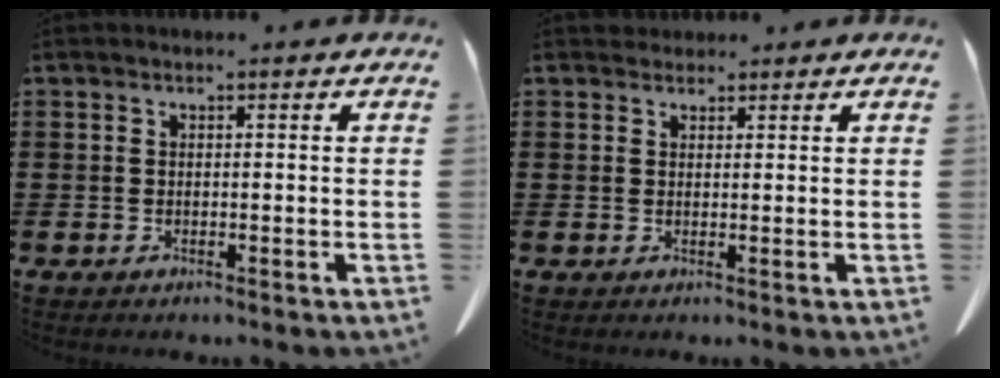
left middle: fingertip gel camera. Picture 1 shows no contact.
{"total": 1.7, "force": [1.5, 0.8, 0.0], "torque": [0.004, 0.000, 0.028]}